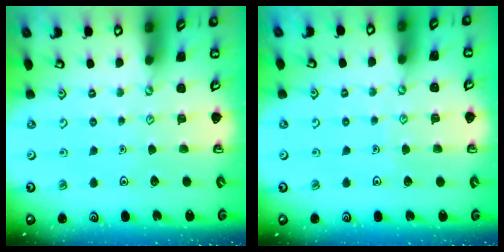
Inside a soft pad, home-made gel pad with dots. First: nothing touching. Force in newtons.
{"total": 2.6, "press": 2.5, "slide": 0.3}